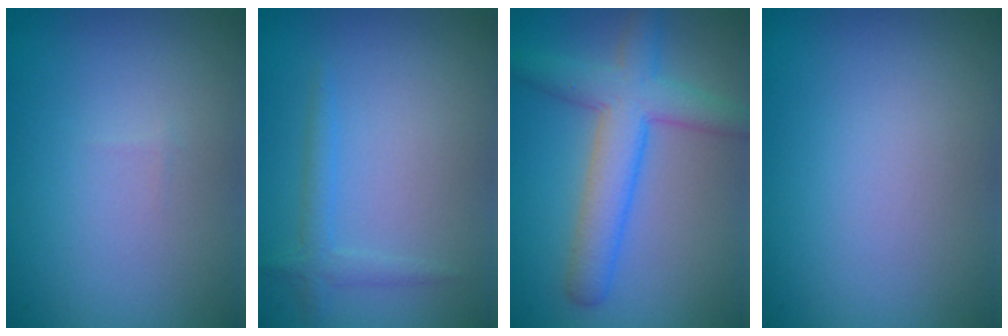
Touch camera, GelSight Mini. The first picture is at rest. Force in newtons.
{"total": 1.4, "press": 1.4, "slide": 0.1}
{"total": 5.4, "press": 5.4, "slide": 0.1}
{"total": 0.0}